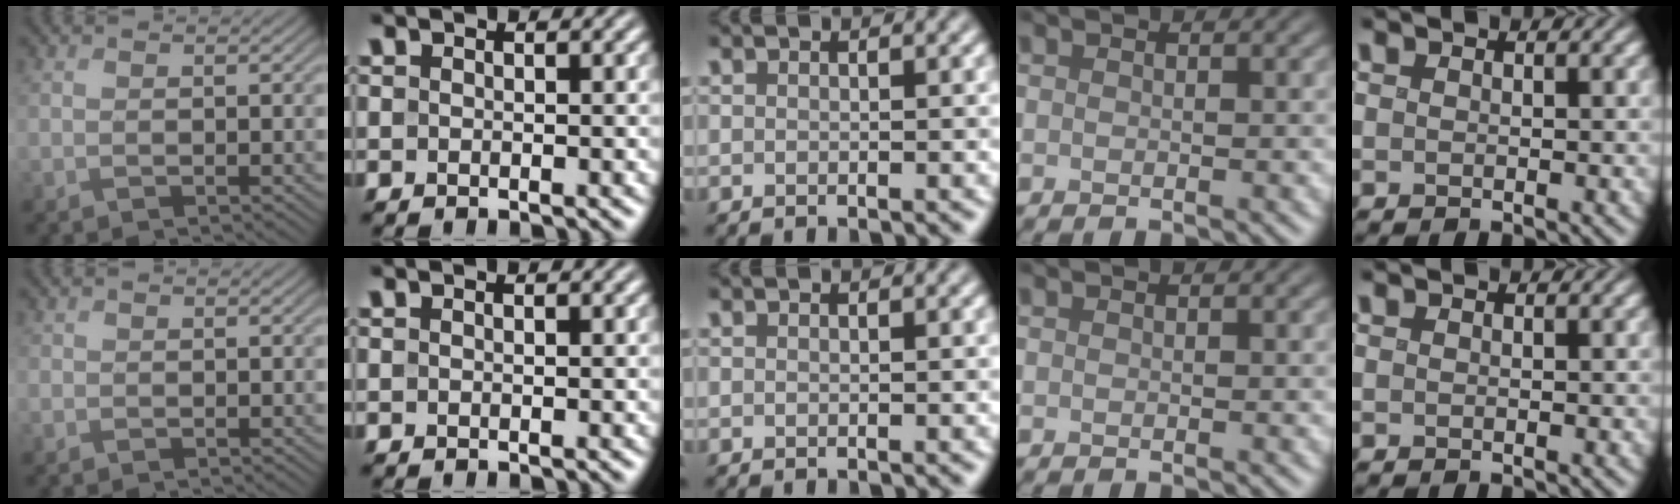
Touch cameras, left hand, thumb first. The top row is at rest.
{"thumb": {"total": 0.6, "force": [-0.1, 0.6, 0.1], "torque": [-0.002, -0.002, -0.004]}}